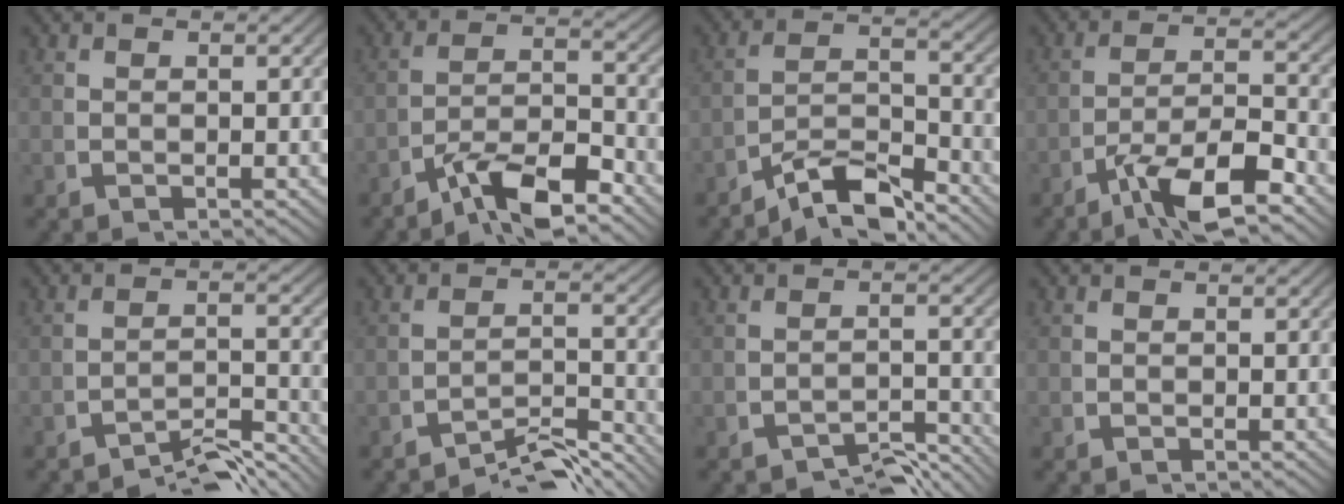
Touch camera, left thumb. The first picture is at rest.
{"total": 7.2, "force": [-3.9, 3.1, 5.1], "torque": [-0.085, -0.023, -0.056]}
{"total": 7.6, "force": [-4.2, 3.7, 5.1], "torque": [-0.081, -0.029, -0.064]}
{"total": 6.5, "force": [-2.8, 2.5, 5.4], "torque": [-0.101, -0.022, -0.036]}
{"total": 5.4, "force": [-4.6, 1.4, 2.5], "torque": [-0.030, -0.016, -0.070]}
{"total": 5.9, "force": [-4.7, 1.8, 3.1], "torque": [-0.040, -0.020, -0.070]}
{"total": 4.6, "force": [-4.1, 1.2, 1.8], "torque": [-0.015, -0.011, -0.062]}
{"total": 0.0}